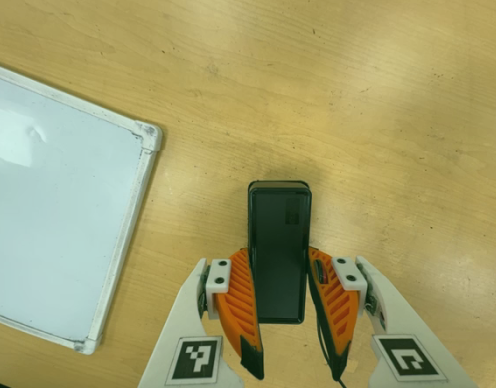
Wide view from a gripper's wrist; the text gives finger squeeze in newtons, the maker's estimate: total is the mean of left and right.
{"total": 6.3, "left": 4.2, "right": 8.4}